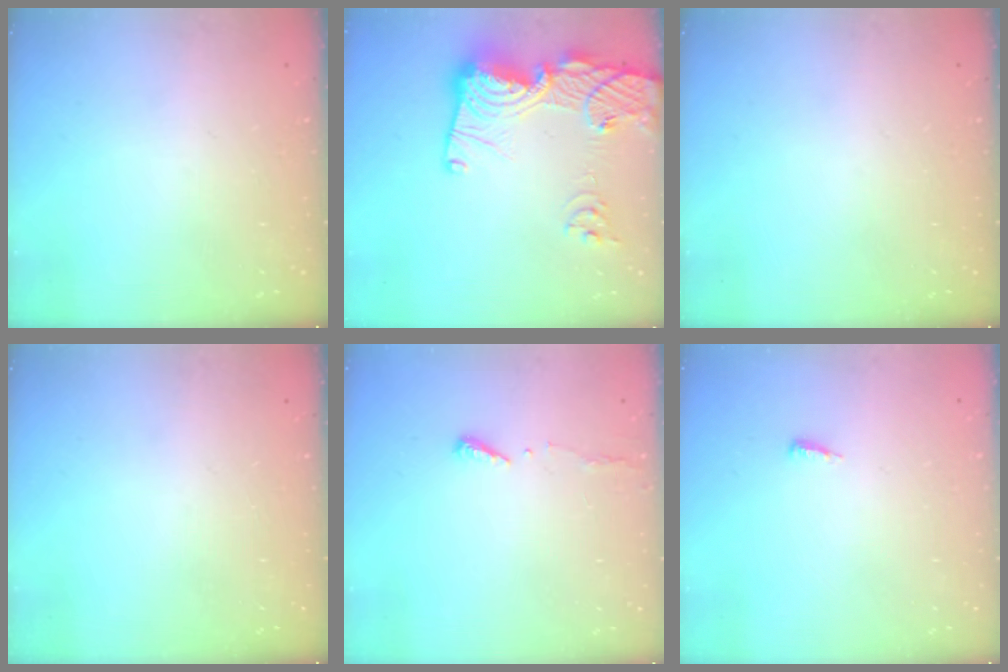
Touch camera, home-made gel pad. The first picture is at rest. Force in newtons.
{"total": 19.9, "press": 19.7, "slide": 2.1}
{"total": 0.0}
{"total": 0.0}
{"total": 5.0, "press": 4.9, "slide": 0.4}
{"total": 2.9, "press": 2.9, "slide": 0.4}